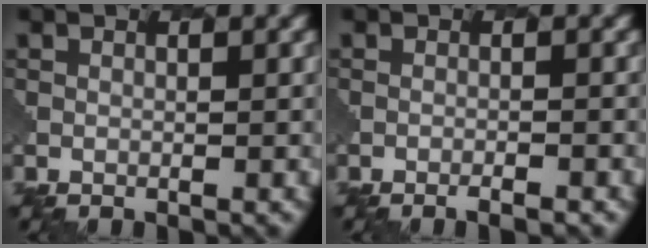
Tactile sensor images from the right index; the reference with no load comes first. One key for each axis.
{"total": 1.7, "fx": -1.3, "fy": 0.4, "fz": 1.0, "tx": -0.004, "ty": 0.010, "tz": -0.023}